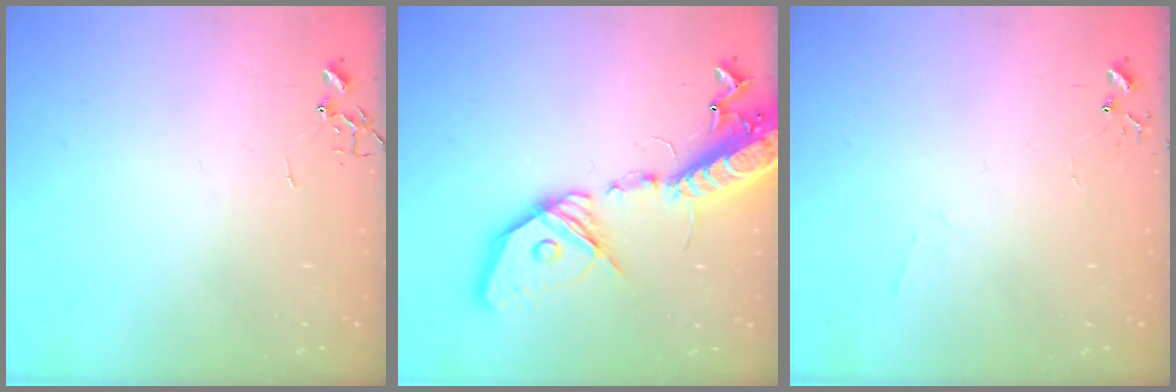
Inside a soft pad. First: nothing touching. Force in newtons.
{"total": 25.2, "press": 24.7, "slide": 4.9}
{"total": 4.4, "press": 4.4, "slide": 0.4}